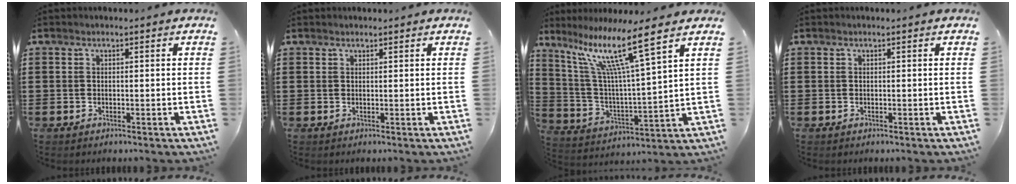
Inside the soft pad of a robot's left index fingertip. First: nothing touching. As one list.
[{"total": 0.6, "force": [0.6, 0.1, 0.1], "torque": [-0.004, -0.001, 0.012]}, {"total": 12.2, "force": [8.2, 0.3, 9.0], "torque": [-0.193, -0.041, 0.129]}, {"total": 0.0}]